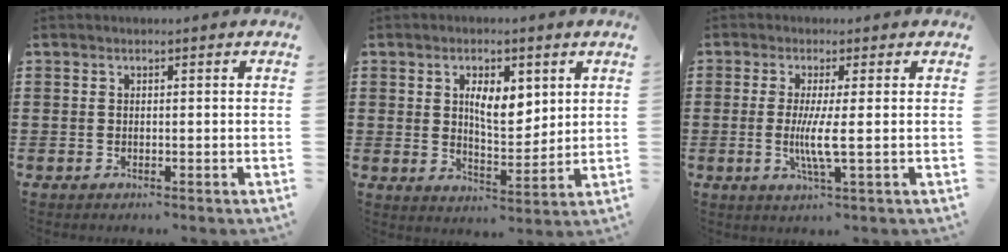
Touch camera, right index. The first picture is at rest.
{"total": 6.3, "force": [2.2, 2.7, 5.2], "torque": [-0.094, 0.002, 0.034]}
{"total": 5.1, "force": [-0.4, 0.0, 5.1], "torque": [-0.106, -0.016, -0.013]}